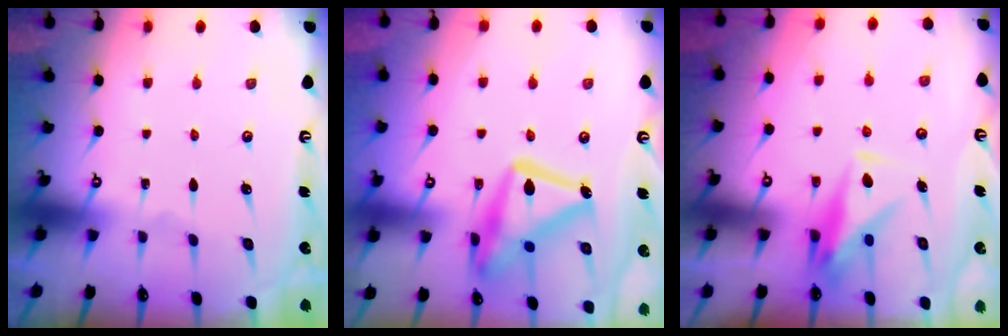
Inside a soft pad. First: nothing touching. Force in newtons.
{"total": 20.7, "press": 20.6, "slide": 1.3}
{"total": 8.8, "press": 8.8, "slide": 0.1}